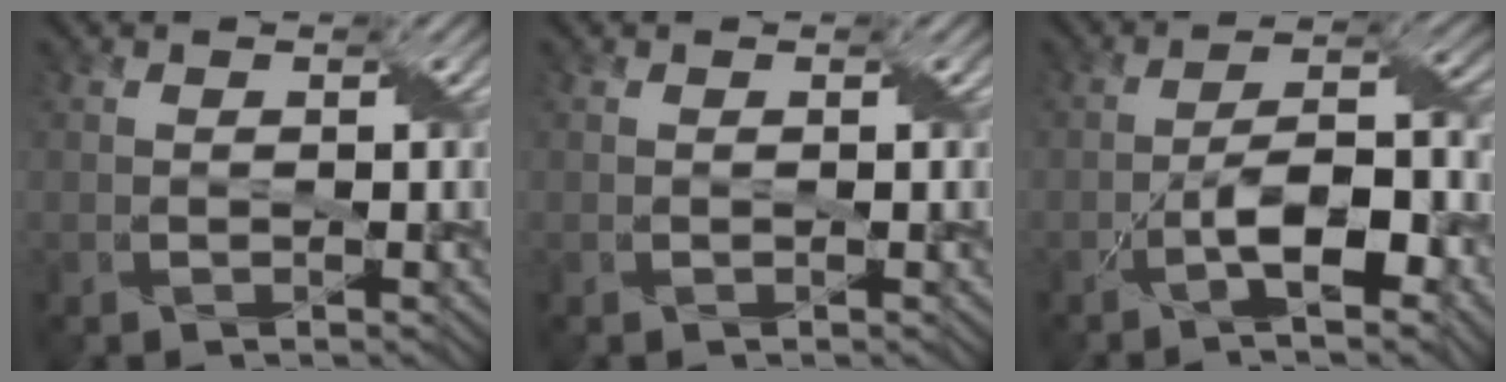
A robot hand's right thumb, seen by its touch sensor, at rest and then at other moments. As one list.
[{"total": 0.0}, {"total": 10.6, "force": [-4.4, 3.4, 9.0], "torque": [-0.150, 0.005, -0.075]}]